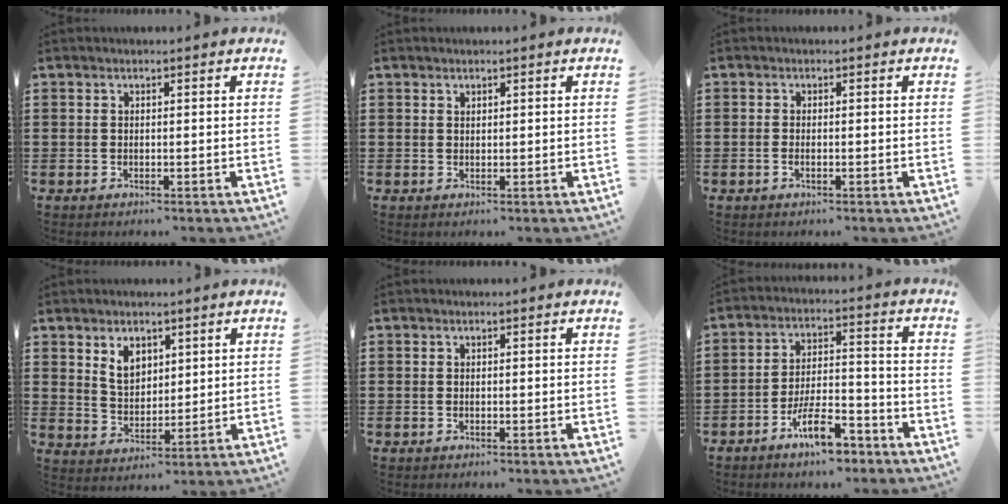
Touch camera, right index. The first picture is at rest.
{"total": 0.7, "force": [0.6, 0.4, 0.0], "torque": [-0.002, 0.001, 0.013]}
{"total": 0.8, "force": [-0.3, 0.2, 0.7], "torque": [-0.015, -0.006, -0.004]}
{"total": 4.6, "force": [2.4, 3.1, 2.5], "torque": [-0.054, 0.009, 0.042]}
{"total": 0.0}
{"total": 8.7, "force": [-5.6, 2.8, 6.1], "torque": [-0.115, 0.014, -0.100]}